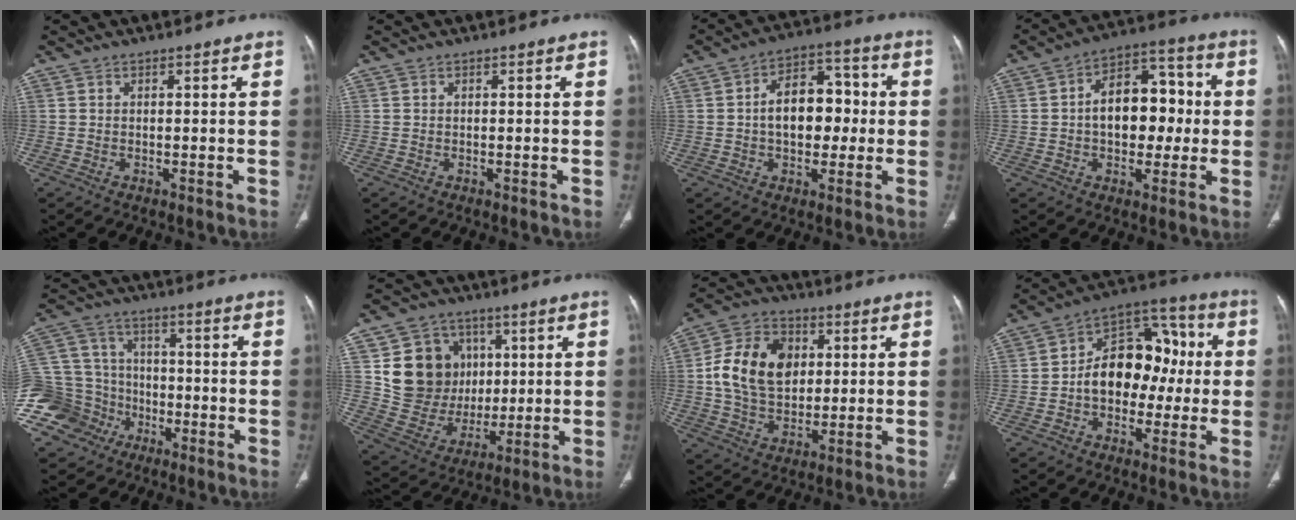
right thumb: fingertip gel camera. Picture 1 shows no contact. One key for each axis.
{"total": 0.0}
{"total": 12.7, "fx": 0.1, "fy": 8.2, "fz": 9.6, "tx": -0.115, "ty": 0.034, "tz": -0.001}
{"total": 14.5, "fx": 0.2, "fy": 9.4, "fz": 11.0, "tx": -0.123, "ty": 0.036, "tz": 0.000}
{"total": 15.2, "fx": -7.3, "fy": 12.6, "fz": 4.4, "tx": -0.087, "ty": 0.058, "tz": -0.127}
{"total": 16.8, "fx": 3.9, "fy": 14.7, "fz": 7.0, "tx": -0.076, "ty": 0.000, "tz": 0.091}
{"total": 15.2, "fx": 2.3, "fy": 11.1, "fz": 10.1, "tx": -0.160, "ty": 0.008, "tz": 0.039}
{"total": 15.6, "fx": -0.6, "fy": 10.8, "fz": 11.2, "tx": -0.127, "ty": 0.050, "tz": -0.019}